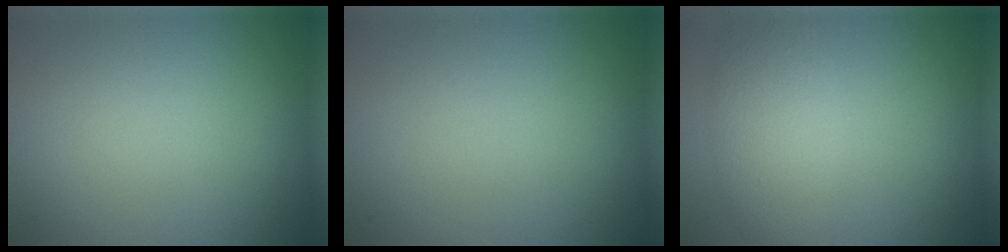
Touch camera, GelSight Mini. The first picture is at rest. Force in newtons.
{"total": 0.0}
{"total": 4.1, "press": 4.1, "slide": 0.4}